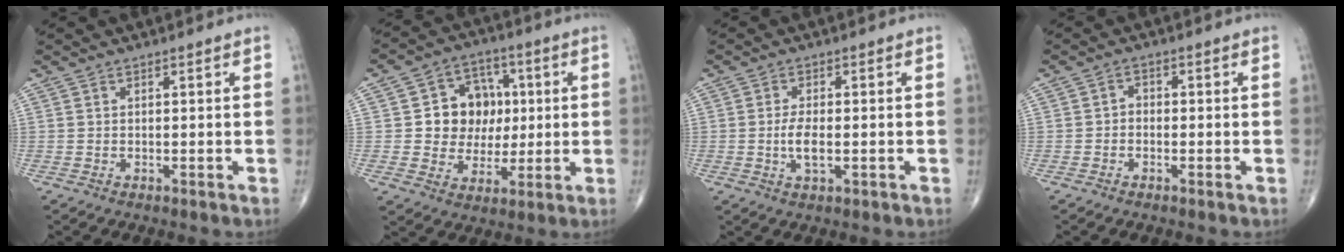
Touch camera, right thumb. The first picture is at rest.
{"total": 11.8, "force": [1.3, 10.2, 5.6], "torque": [-0.024, 0.011, 0.026]}
{"total": 4.2, "force": [-0.7, 1.7, 3.8], "torque": [-0.075, -0.004, -0.014]}
{"total": 1.7, "force": [-0.6, 1.3, 0.8], "torque": [-0.003, 0.009, -0.018]}